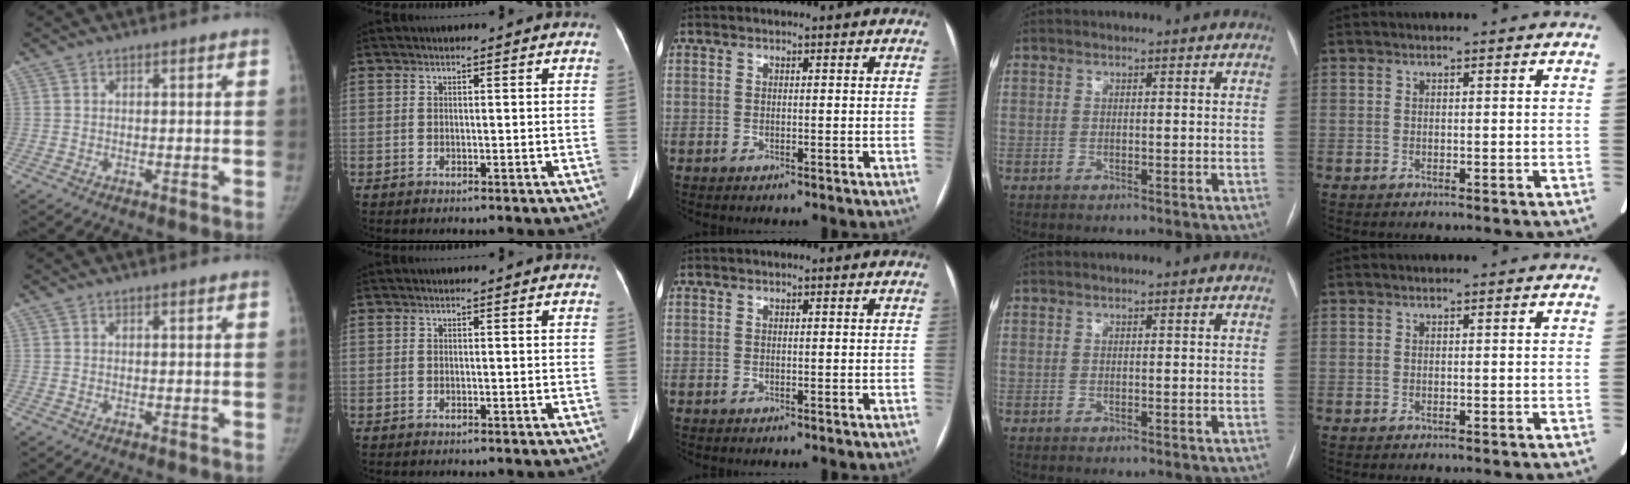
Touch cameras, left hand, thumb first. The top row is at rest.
{}